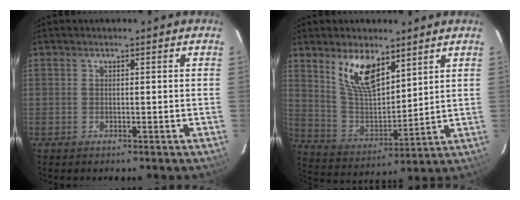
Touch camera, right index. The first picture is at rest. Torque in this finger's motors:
{"motor_torque": [1.09, 1.04, 0.30, 0.14]}